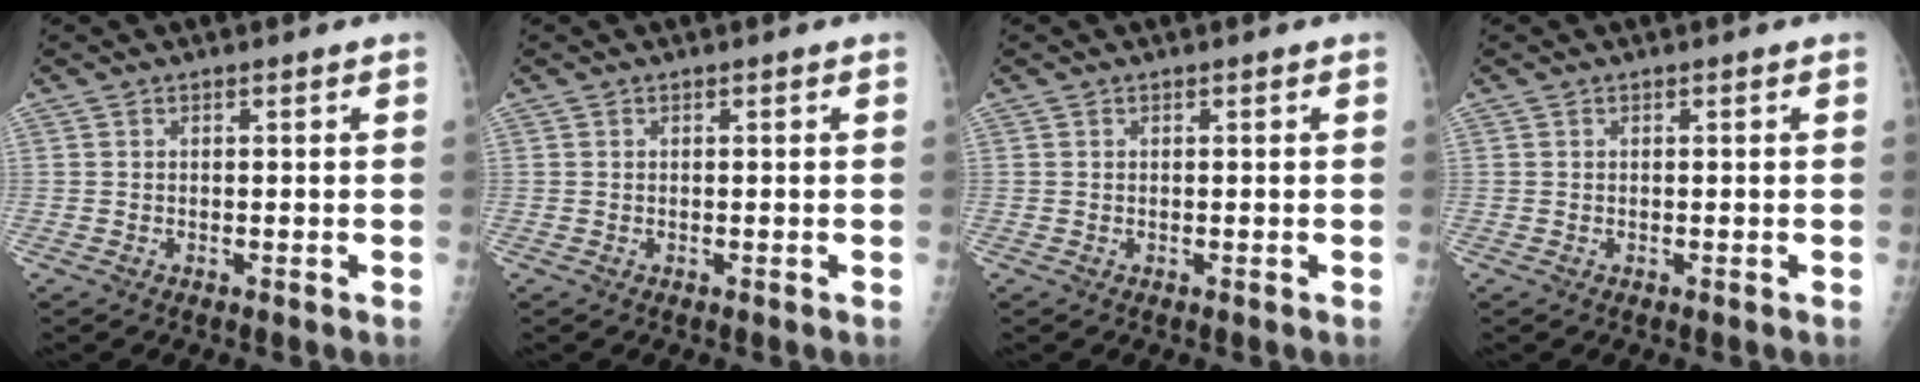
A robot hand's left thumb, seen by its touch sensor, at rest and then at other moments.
{"total": 0.0}
{"total": 0.0}
{"total": 0.0}